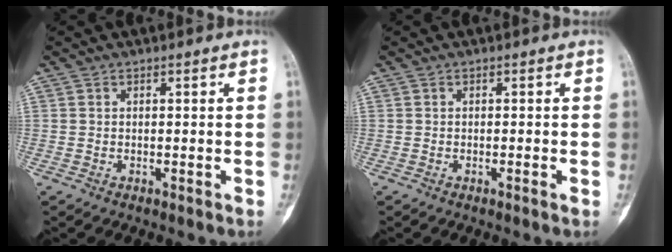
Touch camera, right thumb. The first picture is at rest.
{"total": 0.8, "force": [-0.3, 0.0, 0.7], "torque": [-0.013, -0.001, -0.003]}